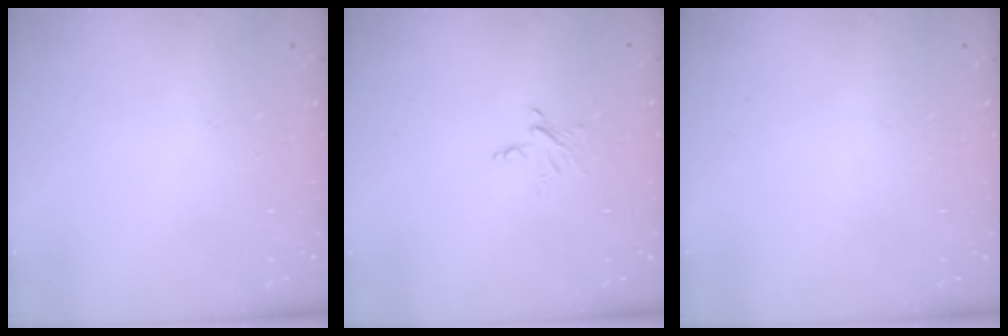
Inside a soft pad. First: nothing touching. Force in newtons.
{"total": 3.8, "press": 3.8, "slide": 0.3}
{"total": 0.0}